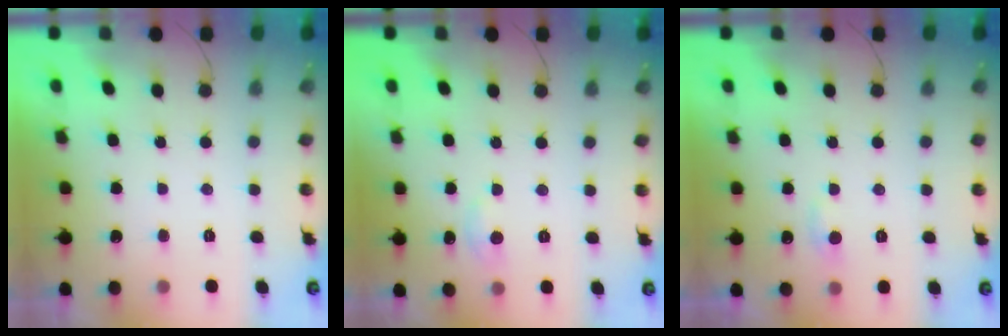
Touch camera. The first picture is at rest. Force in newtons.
{"total": 3.2, "press": 3.2, "slide": 0.4}
{"total": 4.8, "press": 4.7, "slide": 0.6}